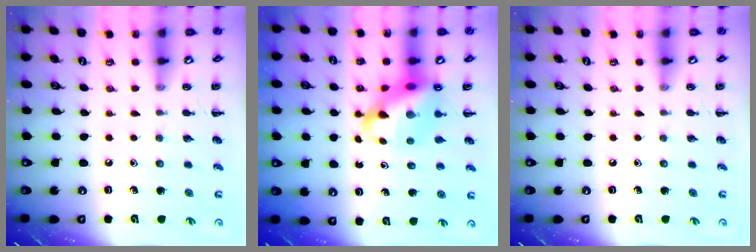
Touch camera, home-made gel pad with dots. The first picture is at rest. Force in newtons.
{"total": 11.4, "press": 11.0, "slide": 3.2}
{"total": 0.0}